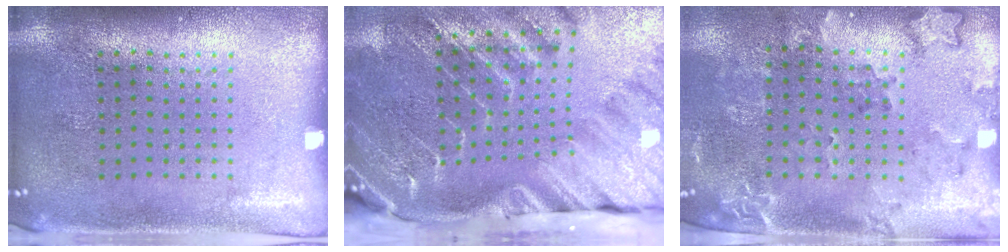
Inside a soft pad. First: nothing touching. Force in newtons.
{"total": 4.0, "press": 3.2, "slide": 2.4}
{"total": 1.8, "press": 1.5, "slide": 0.9}